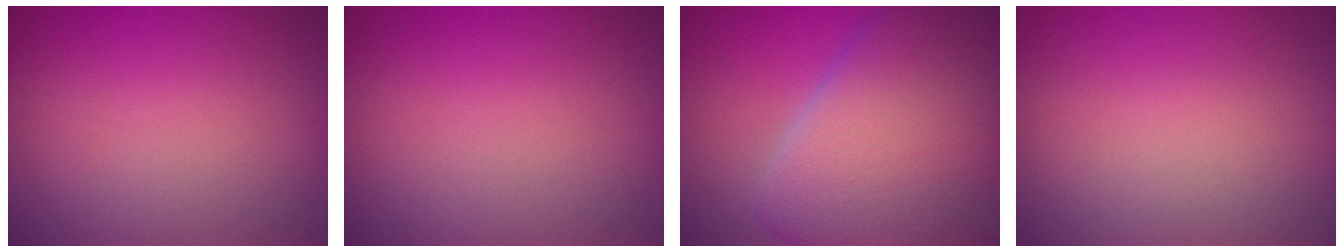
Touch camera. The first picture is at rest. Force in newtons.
{"total": 0.0}
{"total": 12.1, "press": 12.0, "slide": 1.0}
{"total": 0.0}